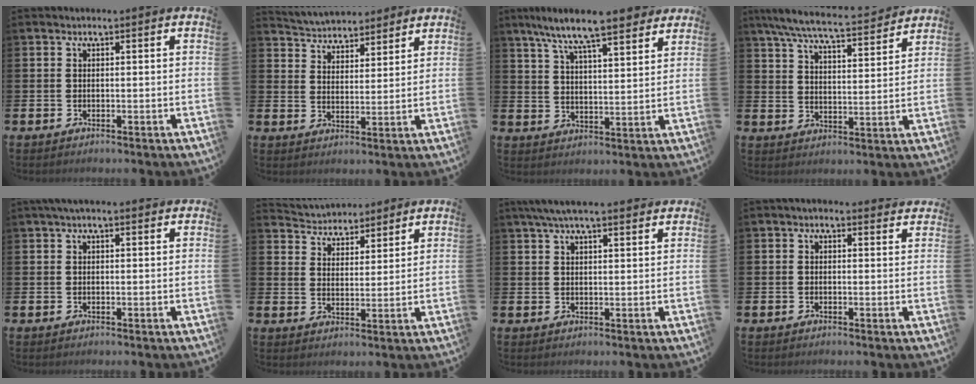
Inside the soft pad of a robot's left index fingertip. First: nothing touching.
{"total": 4.5, "force": [4.2, 1.4, -0.5], "torque": [-0.015, -0.030, 0.073]}
{"total": 9.5, "force": [8.6, 1.2, 4.0], "torque": [-0.101, -0.042, 0.153]}
{"total": 7.8, "force": [7.3, 0.8, 2.8], "torque": [-0.082, -0.045, 0.128]}
{"total": 1.8, "force": [1.2, 0.4, 1.2], "torque": [-0.014, 0.002, 0.019]}
{"total": 4.5, "force": [4.2, 1.4, -0.5], "torque": [-0.014, -0.028, 0.074]}
{"total": 5.3, "force": [4.6, 1.0, 2.4], "torque": [-0.055, -0.005, 0.083]}
{"total": 1.2, "force": [1.0, 0.5, 0.3], "torque": [-0.006, 0.002, 0.018]}